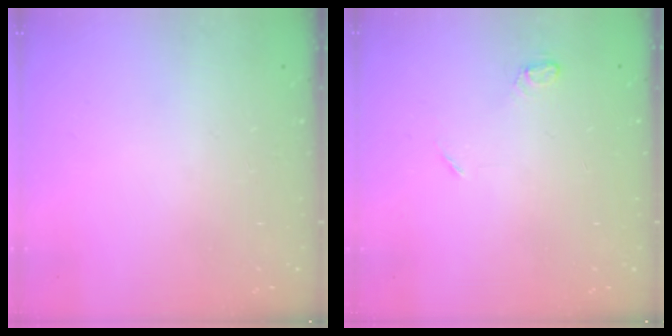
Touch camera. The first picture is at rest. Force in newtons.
{"total": 4.3, "press": 4.2, "slide": 0.5}